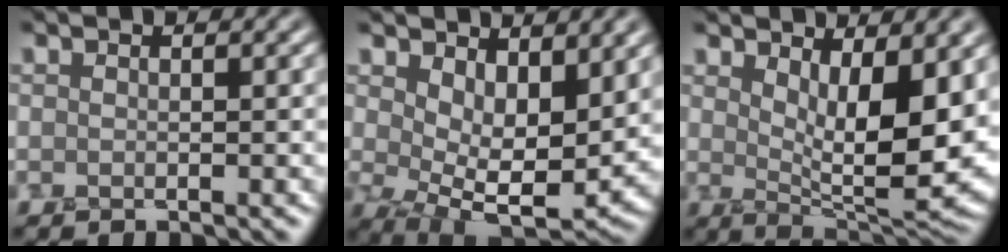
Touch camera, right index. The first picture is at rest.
{"total": 8.0, "force": [1.9, 4.3, 6.5], "torque": [-0.104, -0.022, 0.041]}
{"total": 8.2, "force": [2.1, 3.1, 7.3], "torque": [-0.117, -0.017, 0.041]}